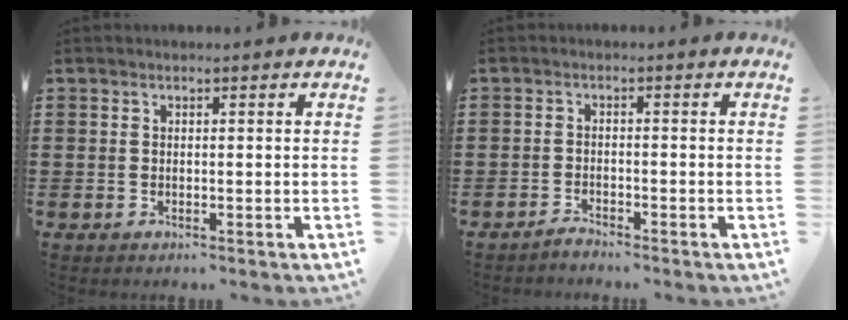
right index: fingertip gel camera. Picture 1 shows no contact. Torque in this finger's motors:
{"motor_torque": [-0.35, 0.91, -0.53, -0.21]}